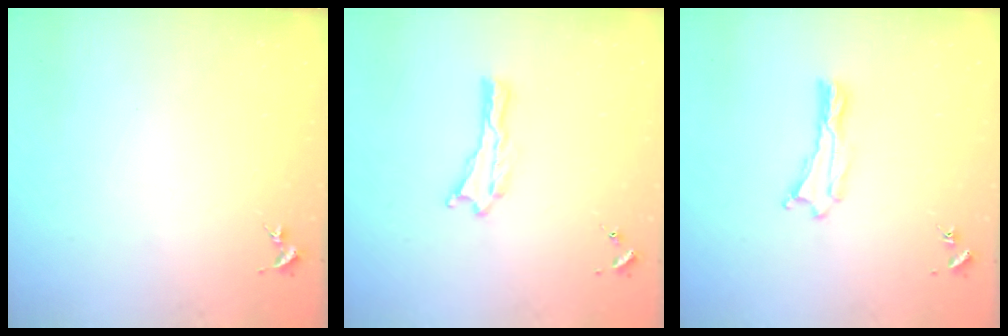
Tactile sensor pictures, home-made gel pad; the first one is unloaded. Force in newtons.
{"total": 0.0}
{"total": 0.0}